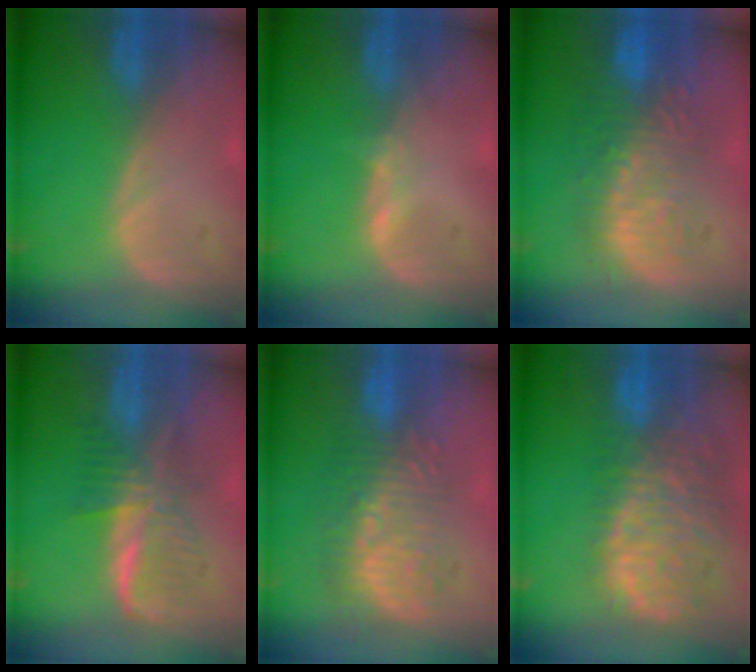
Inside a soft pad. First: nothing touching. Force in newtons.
{"total": 1.1, "press": 1.1, "slide": 0.3}
{"total": 10.7, "press": 9.4, "slide": 5.3}
{"total": 6.1, "press": 6.1, "slide": 0.2}
{"total": 8.9, "press": 8.5, "slide": 2.5}
{"total": 13.5, "press": 11.1, "slide": 7.8}